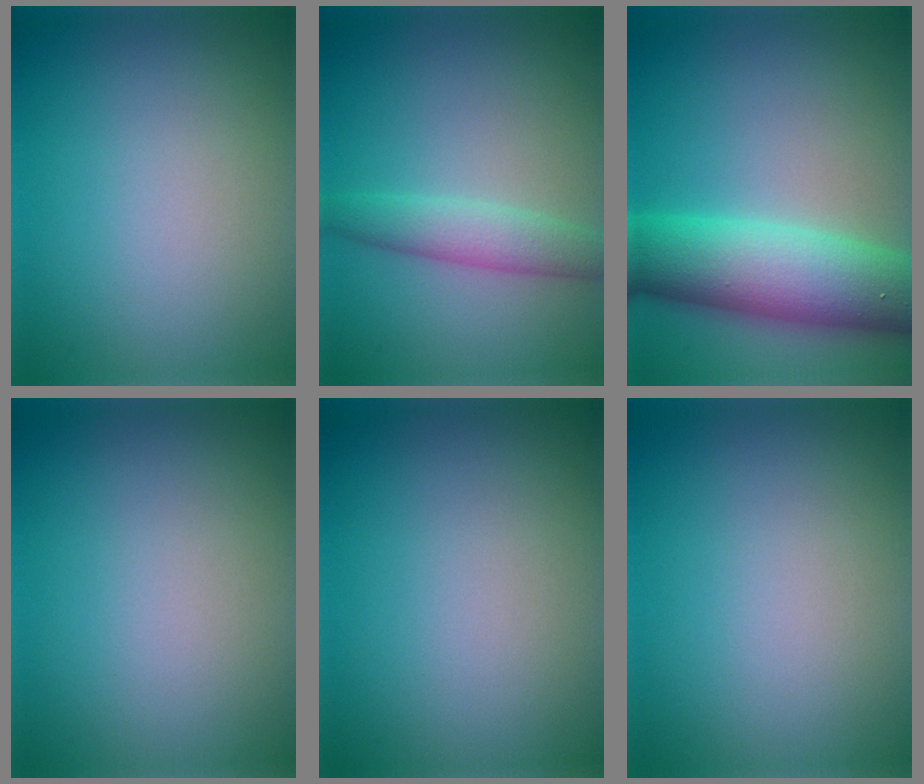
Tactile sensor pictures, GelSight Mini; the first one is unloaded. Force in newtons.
{"total": 3.0, "press": 3.0, "slide": 0.1}
{"total": 10.1, "press": 10.0, "slide": 0.5}
{"total": 0.0}
{"total": 0.0}
{"total": 0.0}